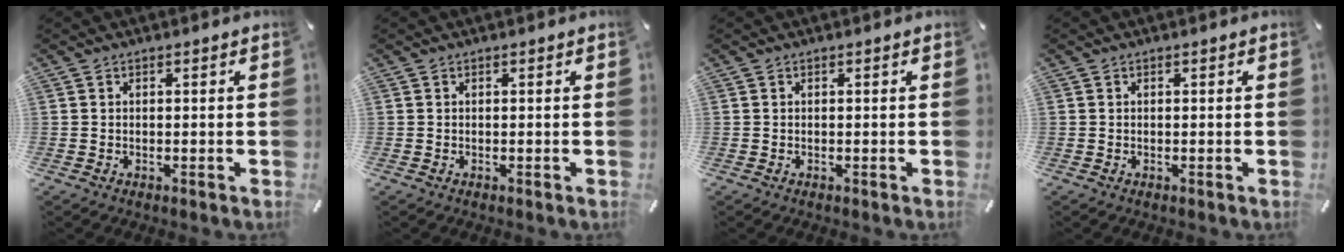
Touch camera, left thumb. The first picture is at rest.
{"total": 0.0}
{"total": 0.0}
{"total": 0.0}